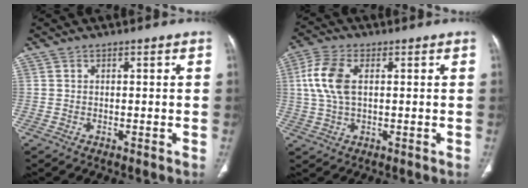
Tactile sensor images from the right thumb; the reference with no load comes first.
{"total": 9.9, "force": [1.7, 5.8, 7.8], "torque": [-0.178, 0.012, 0.034]}